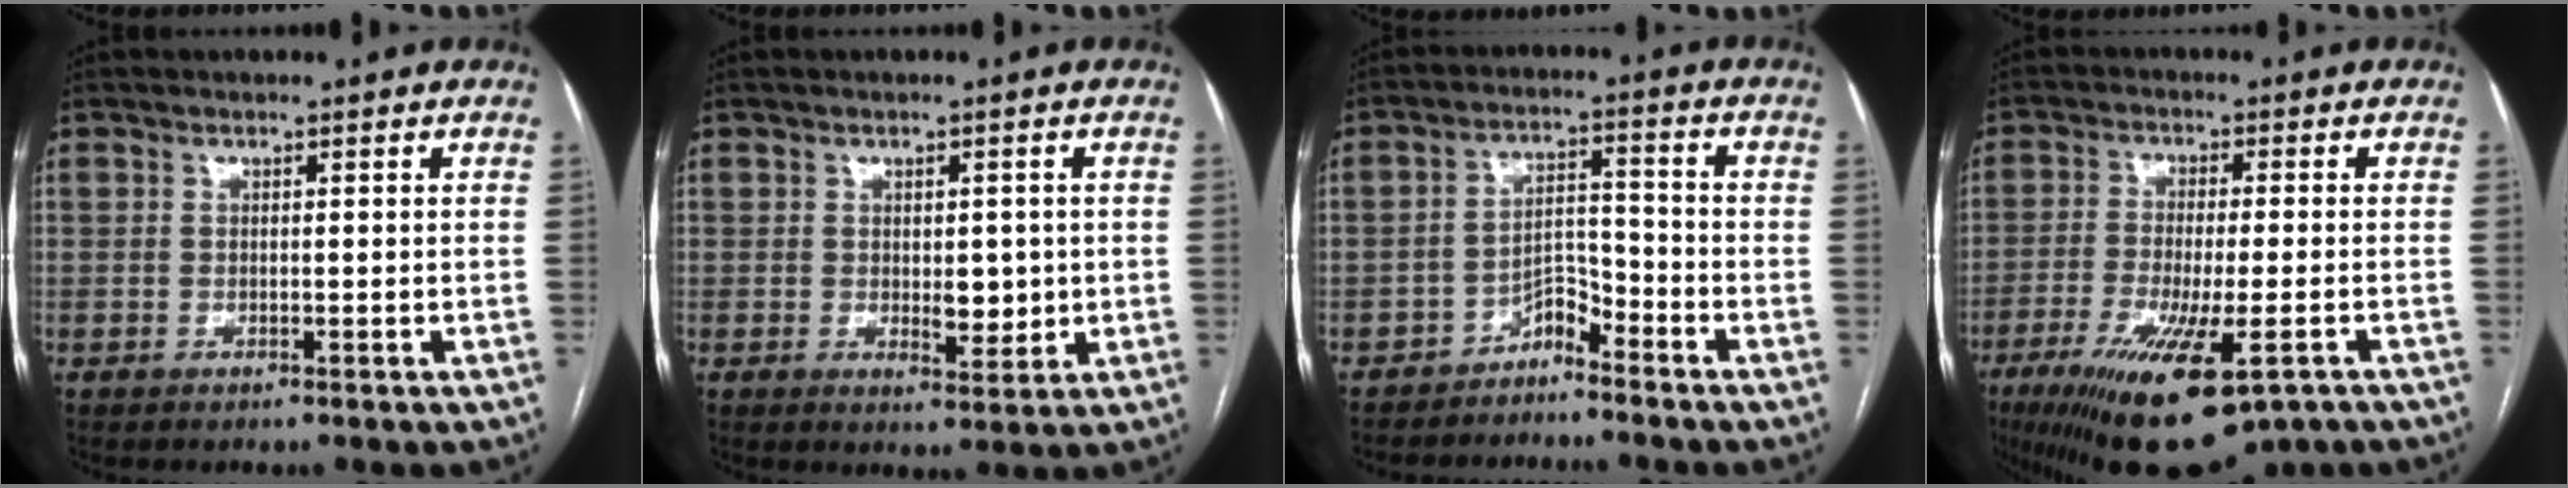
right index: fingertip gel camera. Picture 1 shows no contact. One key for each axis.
{"total": 4.2, "fx": 0.0, "fy": 2.2, "fz": 3.6, "tx": -0.045, "ty": -0.003, "tz": 0.010}
{"total": 3.9, "fx": -3.5, "fy": 1.2, "fz": 1.0, "tx": -0.007, "ty": 0.008, "tz": -0.063}
{"total": 17.0, "fx": -9.9, "fy": 4.1, "fz": 13.2, "tx": -0.213, "ty": -0.042, "tz": -0.152}